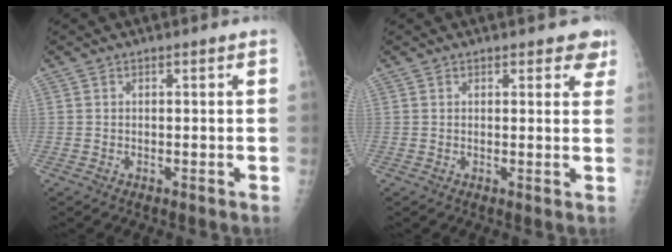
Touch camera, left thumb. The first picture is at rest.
{"total": 3.9, "force": [2.8, 1.9, 1.8], "torque": [0.013, -0.010, 0.026]}